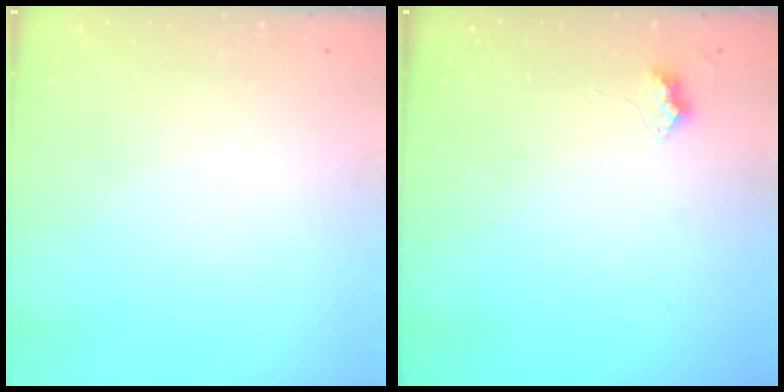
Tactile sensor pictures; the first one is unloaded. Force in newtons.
{"total": 5.9, "press": 5.9, "slide": 0.7}